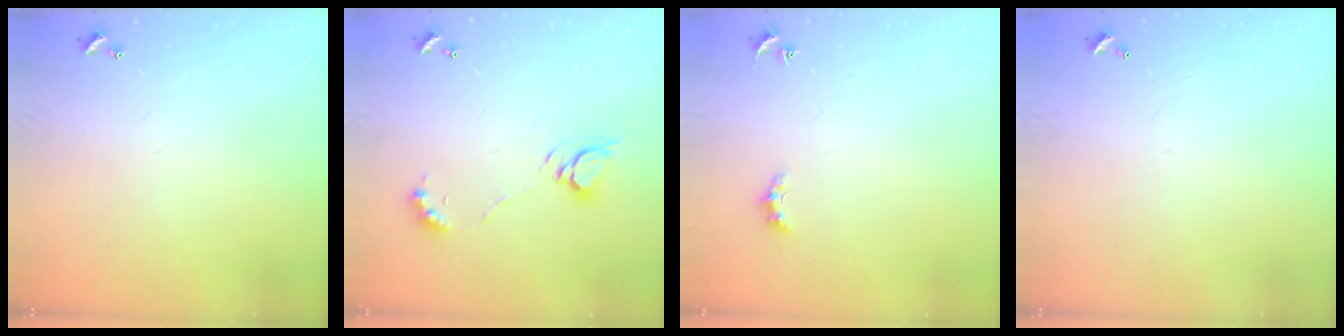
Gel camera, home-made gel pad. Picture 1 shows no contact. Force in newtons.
{"total": 6.8, "press": 6.8, "slide": 0.8}
{"total": 1.5, "press": 1.4, "slide": 0.5}
{"total": 3.0, "press": 3.0, "slide": 0.1}